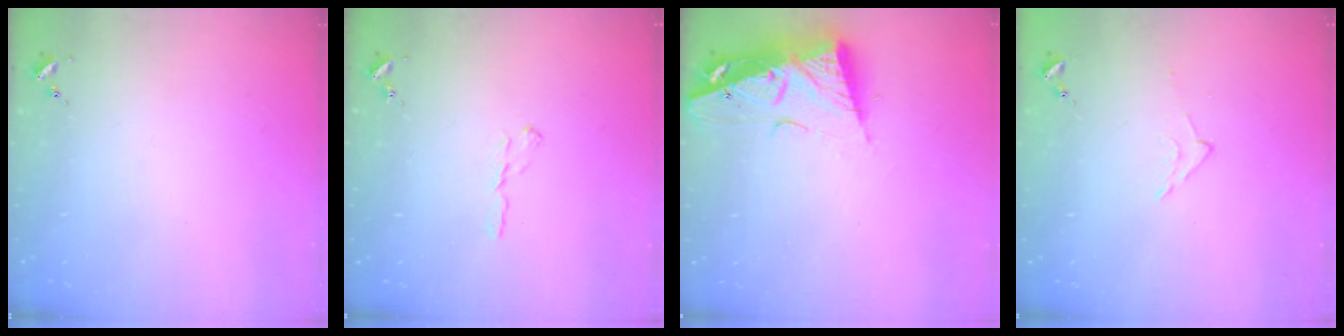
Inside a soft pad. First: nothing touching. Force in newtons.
{"total": 4.5, "press": 4.5, "slide": 0.7}
{"total": 10.8, "press": 10.8, "slide": 1.2}
{"total": 5.3, "press": 5.3, "slide": 0.8}